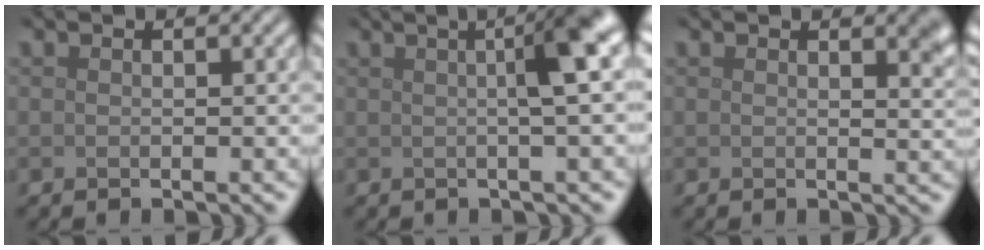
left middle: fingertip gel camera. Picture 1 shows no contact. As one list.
[{"total": 5.3, "force": [1.0, 1.0, 5.1], "torque": [-0.062, 0.020, 0.013]}, {"total": 2.2, "force": [1.4, 0.7, 1.5], "torque": [-0.008, -0.001, 0.022]}]